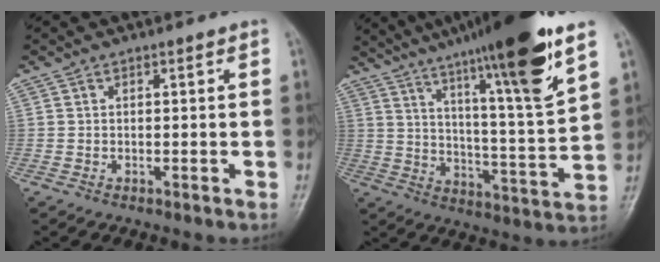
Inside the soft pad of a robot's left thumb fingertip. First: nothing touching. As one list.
[{"total": 22.3, "force": [14.8, 1.1, 16.6], "torque": [-0.242, -0.055, 0.233]}]